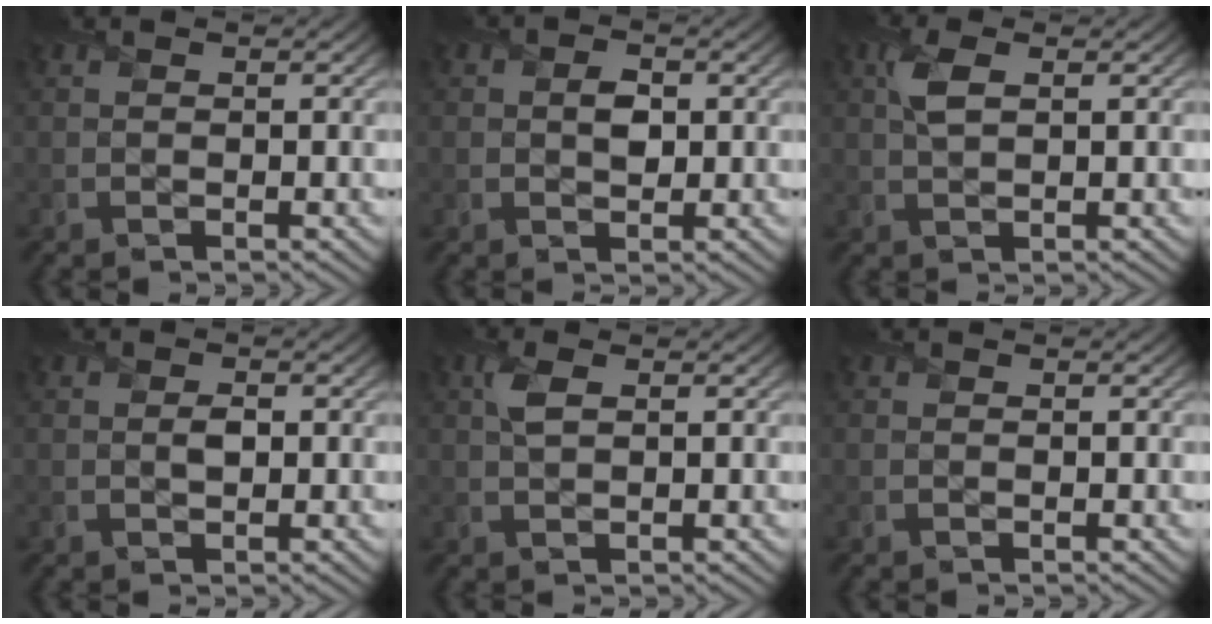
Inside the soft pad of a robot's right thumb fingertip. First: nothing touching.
{"total": 2.1, "force": [0.1, 1.6, 1.4], "torque": [-0.021, -0.005, 0.001]}
{"total": 3.0, "force": [1.0, 1.3, 2.5], "torque": [-0.063, 0.005, 0.021]}
{"total": 1.1, "force": [0.0, 0.8, 0.8], "torque": [-0.011, -0.004, 0.000]}
{"total": 2.2, "force": [0.7, 1.0, 1.9], "torque": [-0.047, 0.003, 0.016]}
{"total": 0.0}